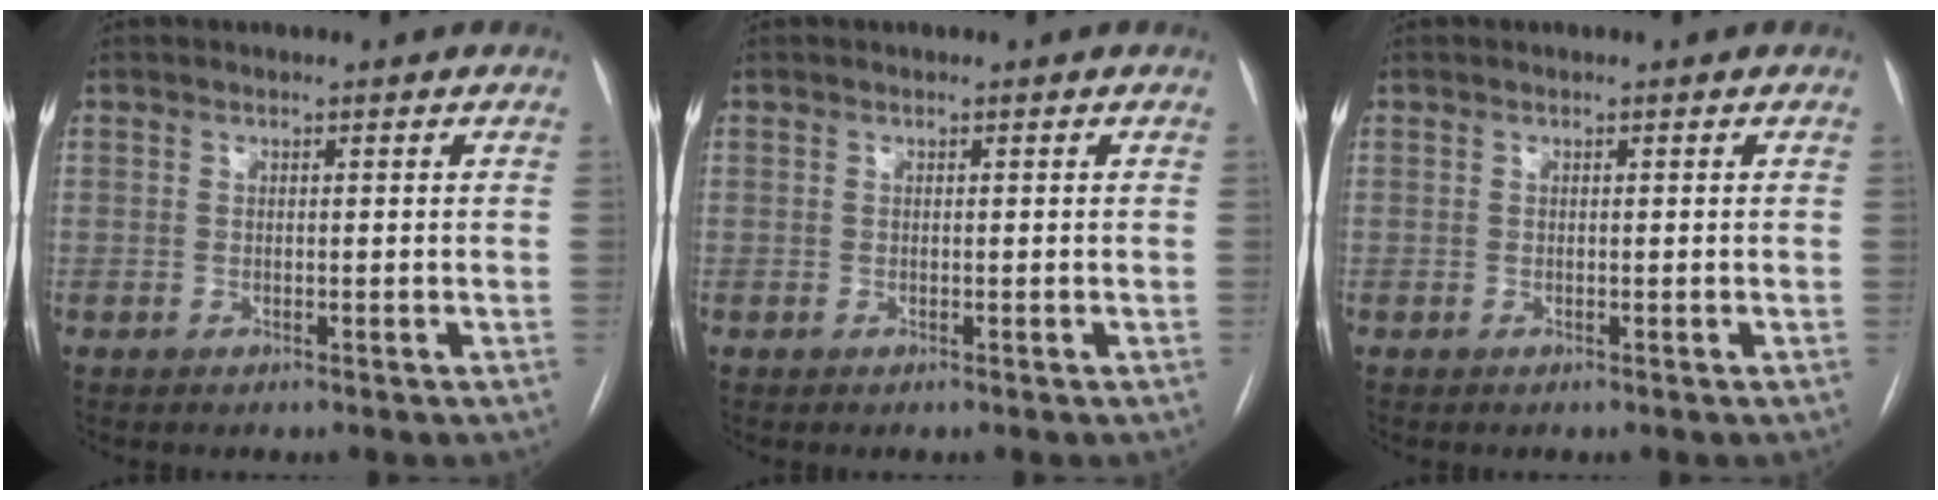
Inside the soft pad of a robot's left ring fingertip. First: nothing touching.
{"total": 0.0}
{"total": 0.0}